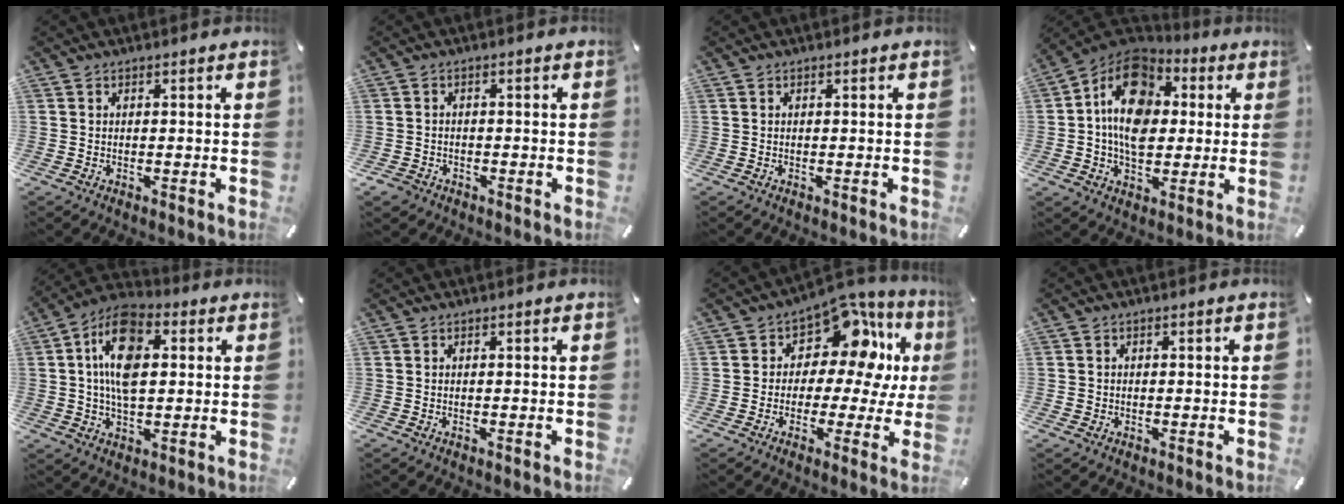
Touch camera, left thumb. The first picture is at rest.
{"total": 2.4, "force": [-1.5, 1.8, 0.7], "torque": [-0.018, 0.006, -0.032]}
{"total": 0.0}
{"total": 15.8, "force": [1.6, 11.9, 10.2], "torque": [-0.178, 0.001, 0.027]}
{"total": 13.7, "force": [2.4, 8.2, 10.8], "torque": [-0.203, 0.004, 0.039]}
{"total": 0.0}
{"total": 12.4, "force": [5.6, 7.8, 7.9], "torque": [-0.127, -0.043, 0.101]}
{"total": 1.1, "force": [-0.2, 1.1, 0.3], "torque": [-0.004, 0.005, -0.006]}